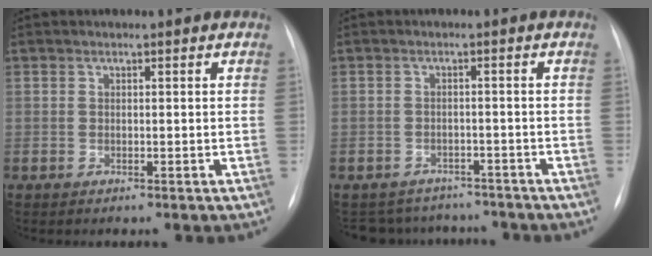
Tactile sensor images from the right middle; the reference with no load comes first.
{"total": 8.5, "force": [-7.8, 3.4, 0.7], "torque": [-0.011, 0.017, -0.094]}